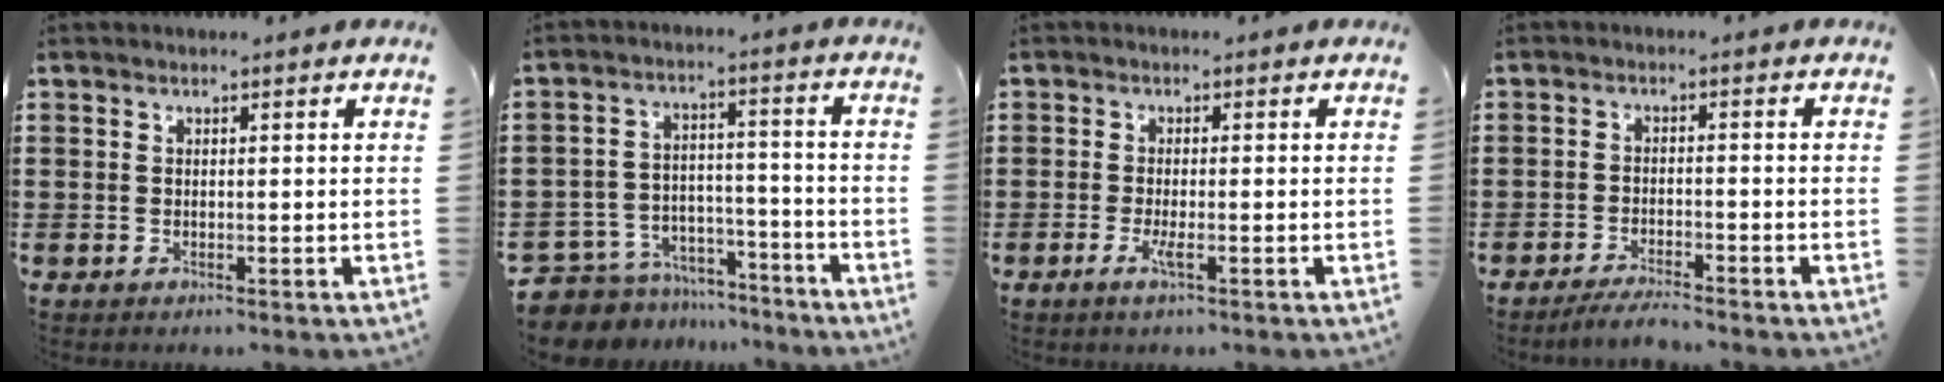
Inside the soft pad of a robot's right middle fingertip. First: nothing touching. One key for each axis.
{"total": 7.2, "fx": -6.9, "fy": 1.8, "fz": 0.4, "tx": -0.016, "ty": 0.017, "tz": -0.141}
{"total": 2.4, "fx": -0.9, "fy": 0.4, "fz": 2.2, "tx": -0.052, "ty": -0.009, "tz": -0.021}
{"total": 3.0, "fx": -2.9, "fy": 0.0, "fz": 0.9, "tx": -0.024, "ty": -0.003, "tz": -0.059}